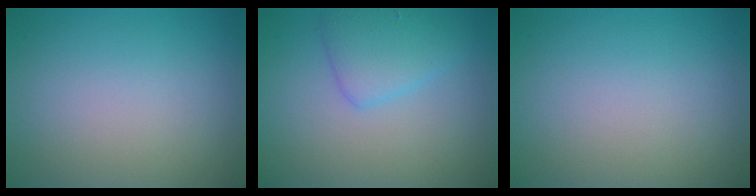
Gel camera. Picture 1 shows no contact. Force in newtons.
{"total": 3.1, "press": 3.1, "slide": 0.1}
{"total": 0.0}